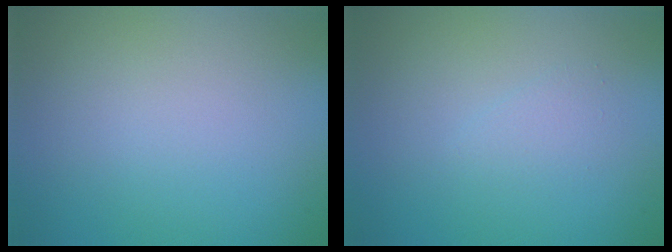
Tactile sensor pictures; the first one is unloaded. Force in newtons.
{"total": 1.1, "press": 1.1, "slide": 0.1}